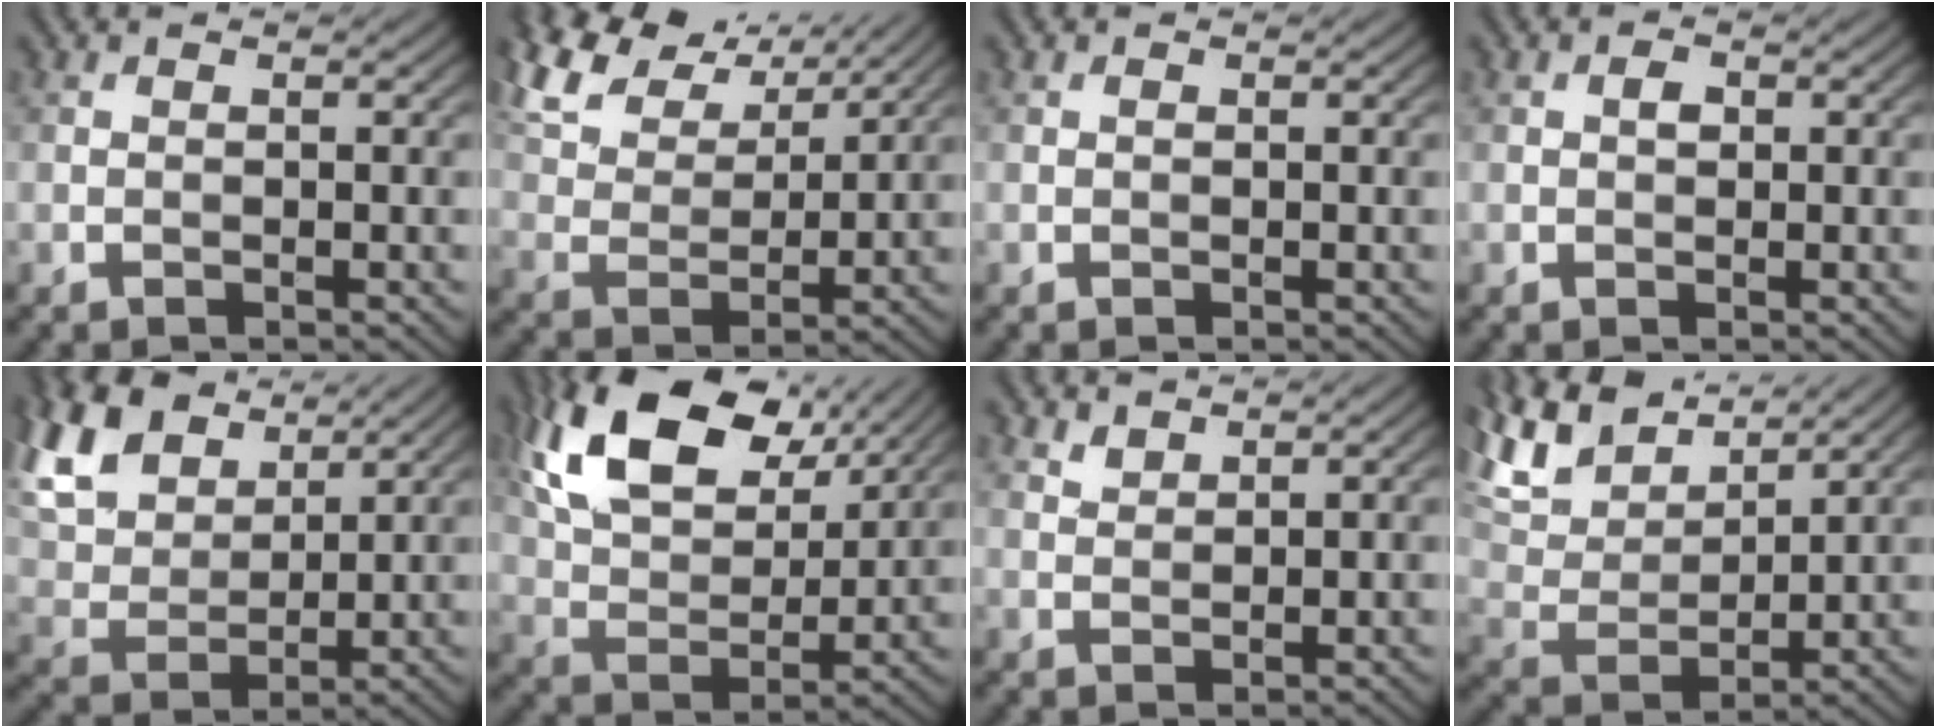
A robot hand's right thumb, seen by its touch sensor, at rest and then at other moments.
{"total": 12.6, "force": [9.4, 5.1, 6.6], "torque": [-0.184, 0.019, 0.154]}
{"total": 0.0}
{"total": 1.2, "force": [0.2, 0.9, 0.8], "torque": [-0.015, 0.002, 0.000]}
{"total": 13.3, "force": [7.8, 7.5, 7.6], "torque": [-0.217, 0.032, 0.143]}
{"total": 16.5, "force": [9.0, 8.9, 10.5], "torque": [-0.223, 0.014, 0.147]}
{"total": 1.9, "force": [1.7, 0.7, 0.6], "torque": [-0.015, 0.000, 0.038]}
{"total": 12.9, "force": [9.5, 5.0, 7.2], "torque": [-0.201, 0.024, 0.168]}